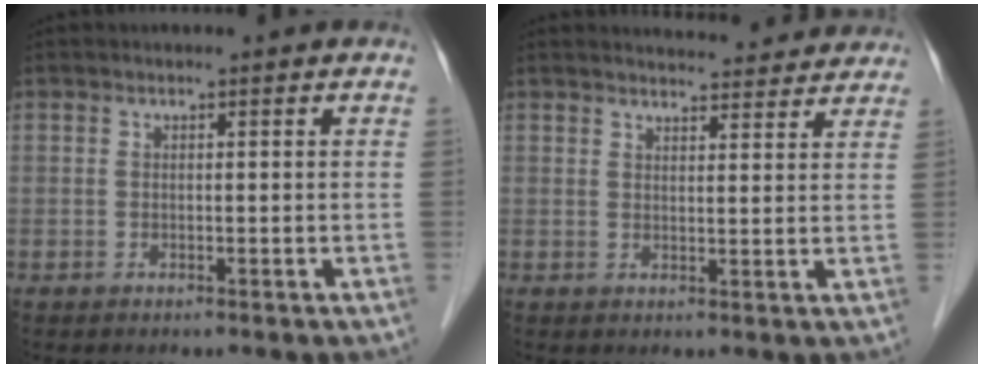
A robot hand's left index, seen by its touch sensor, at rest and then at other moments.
{"total": 10.2, "force": [9.8, 1.9, 2.1], "torque": [-0.013, 0.006, 0.109]}